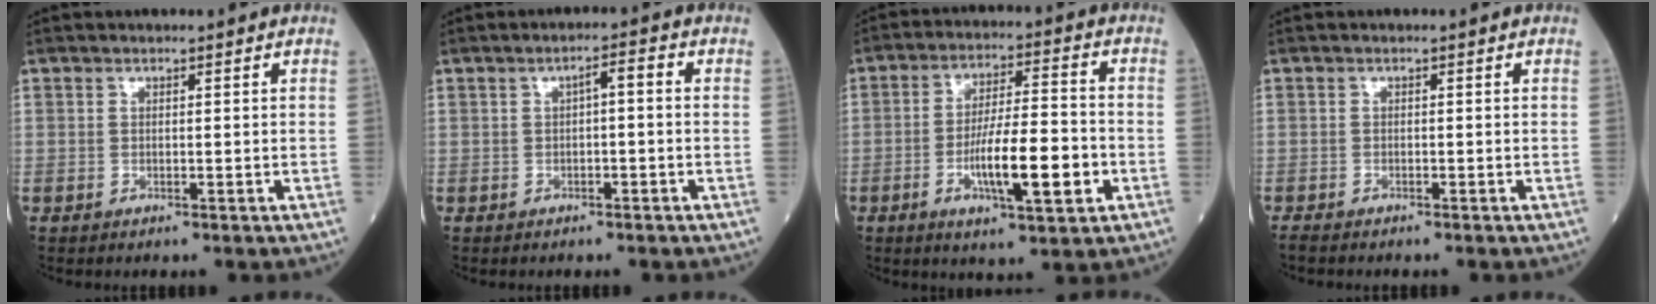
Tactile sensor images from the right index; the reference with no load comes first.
{"total": 2.8, "force": [0.2, 0.8, 2.6], "torque": [-0.048, 0.016, 0.003]}
{"total": 11.9, "force": [-3.6, 2.0, 11.1], "torque": [-0.198, -0.002, -0.058]}
{"total": 2.4, "force": [-2.1, 0.6, 1.1], "torque": [-0.029, -0.009, -0.030]}